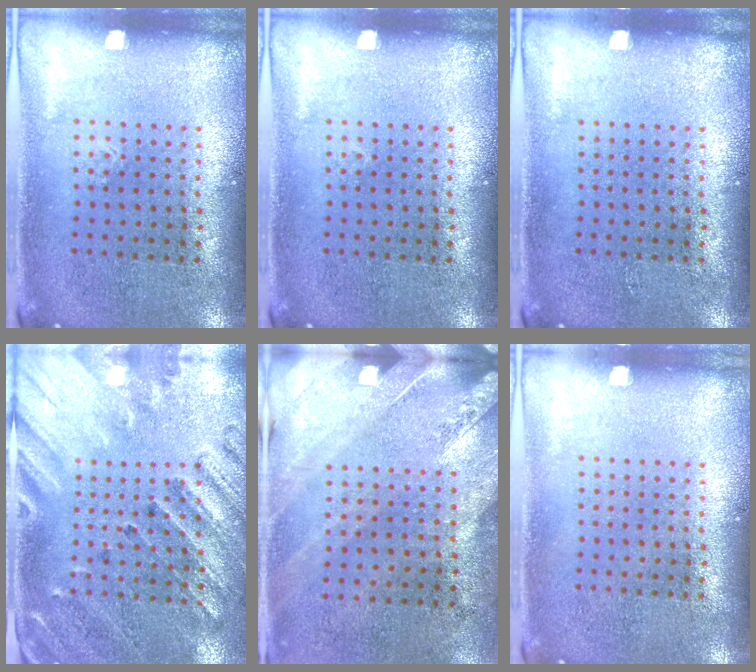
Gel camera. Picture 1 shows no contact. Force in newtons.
{"total": 0.0}
{"total": 0.0}
{"total": 2.5, "press": 2.2, "slide": 1.3}
{"total": 2.4, "press": 2.0, "slide": 1.3}
{"total": 0.0}